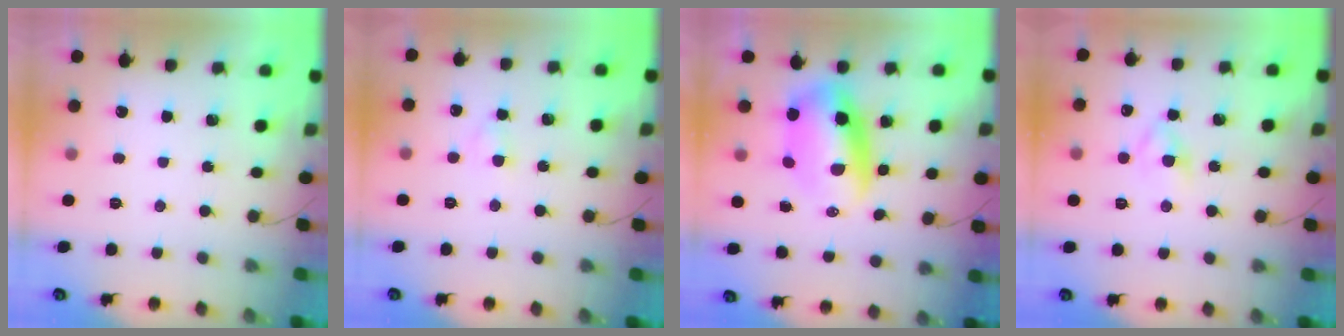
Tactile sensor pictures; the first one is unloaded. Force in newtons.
{"total": 2.5, "press": 2.3, "slide": 1.0}
{"total": 9.9, "press": 9.5, "slide": 2.7}
{"total": 3.8, "press": 3.5, "slide": 1.3}